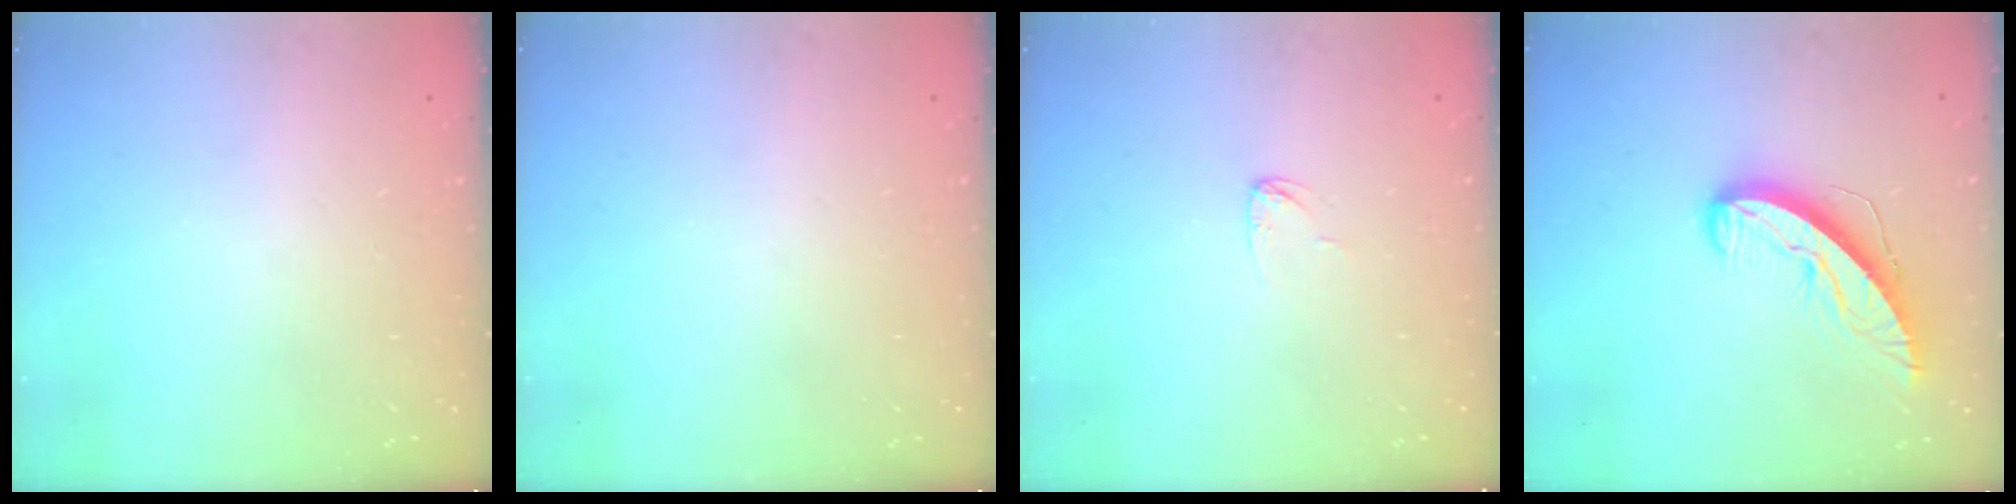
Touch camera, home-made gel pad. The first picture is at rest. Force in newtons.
{"total": 0.0}
{"total": 3.1, "press": 3.1, "slide": 0.2}
{"total": 9.9, "press": 9.9, "slide": 0.4}